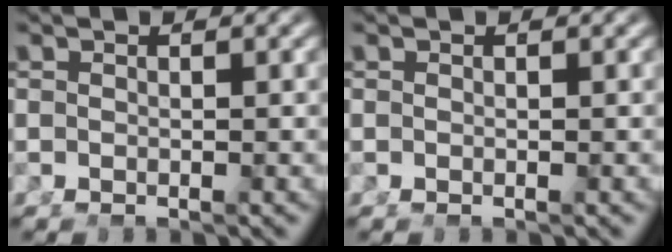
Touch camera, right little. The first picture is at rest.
{"total": 0.0}